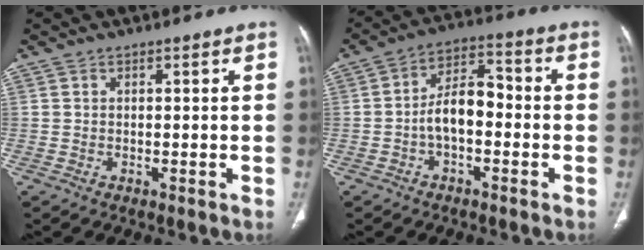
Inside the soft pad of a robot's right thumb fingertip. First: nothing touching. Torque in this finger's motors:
{"motor_torque": [1.47, 1.41, 1.27, -0.34, 0.15]}